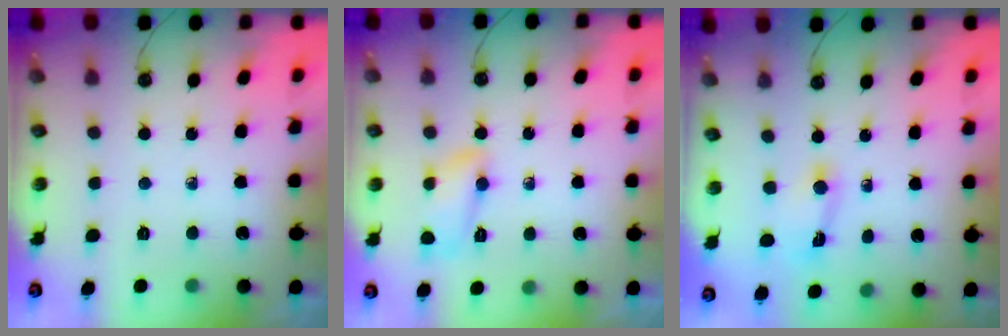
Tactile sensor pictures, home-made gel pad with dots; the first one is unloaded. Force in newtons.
{"total": 9.6, "press": 7.5, "slide": 6.1}
{"total": 2.0, "press": 2.0, "slide": 0.4}